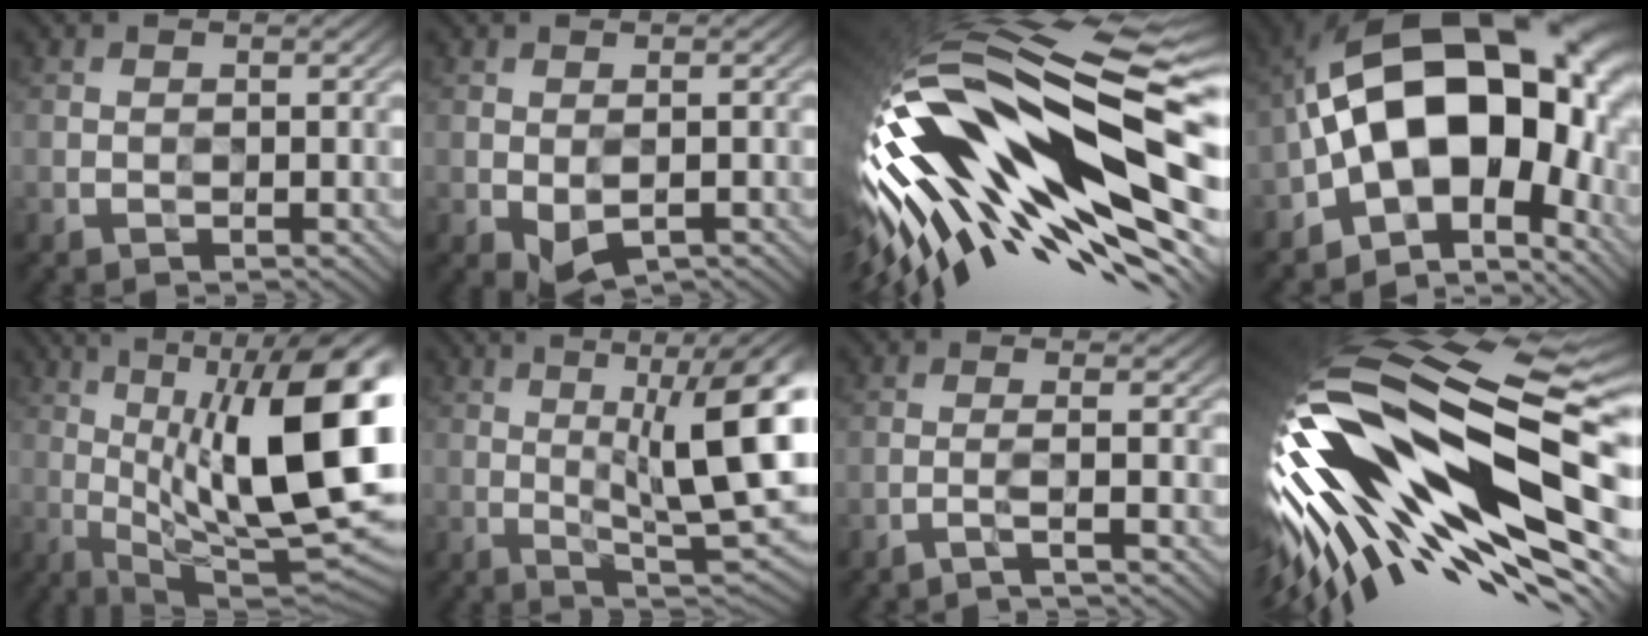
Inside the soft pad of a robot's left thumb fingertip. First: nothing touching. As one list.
[{"total": 0.9, "force": [-0.3, 0.6, 0.6], "torque": [-0.020, -0.002, -0.003]}, {"total": 18.8, "force": [-5.1, 6.3, 17.0], "torque": [-0.325, -0.019, -0.107]}, {"total": 17.2, "force": [-2.8, 9.7, 13.9], "torque": [-0.213, 0.023, -0.051]}, {"total": 18.7, "force": [1.8, 6.4, 17.5], "torque": [-0.252, 0.033, 0.031]}, {"total": 15.0, "force": [2.2, 4.5, 14.2], "torque": [-0.176, 0.030, 0.036]}, {"total": 1.8, "force": [-1.4, 0.0, 1.2], "torque": [-0.009, 0.012, -0.043]}, {"total": 19.0, "force": [-3.8, 7.9, 16.9], "torque": [-0.346, -0.024, -0.086]}]